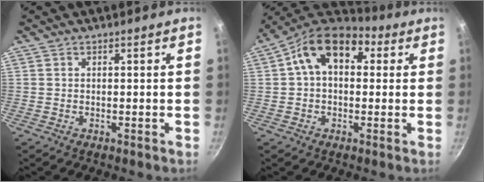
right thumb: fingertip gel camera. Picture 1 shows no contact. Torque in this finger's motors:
{"motor_torque": [1.09, 2.35, 1.42, -0.33, 0.14]}